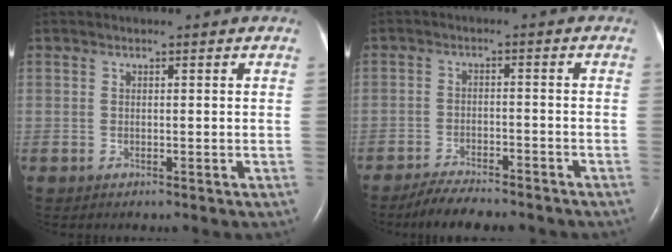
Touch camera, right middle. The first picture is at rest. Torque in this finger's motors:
{"motor_torque": [0.61, -0.59, 0.09, 0.06]}